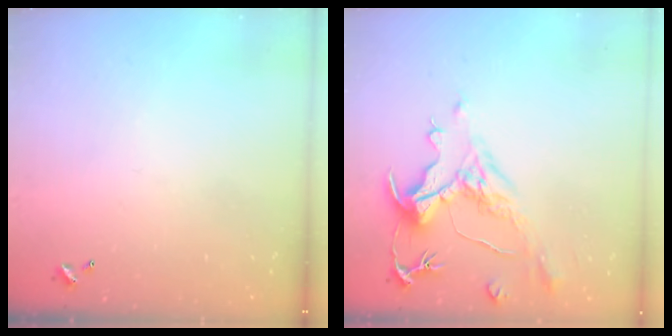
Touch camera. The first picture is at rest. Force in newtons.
{"total": 1.4, "press": 0.2, "slide": 1.4}